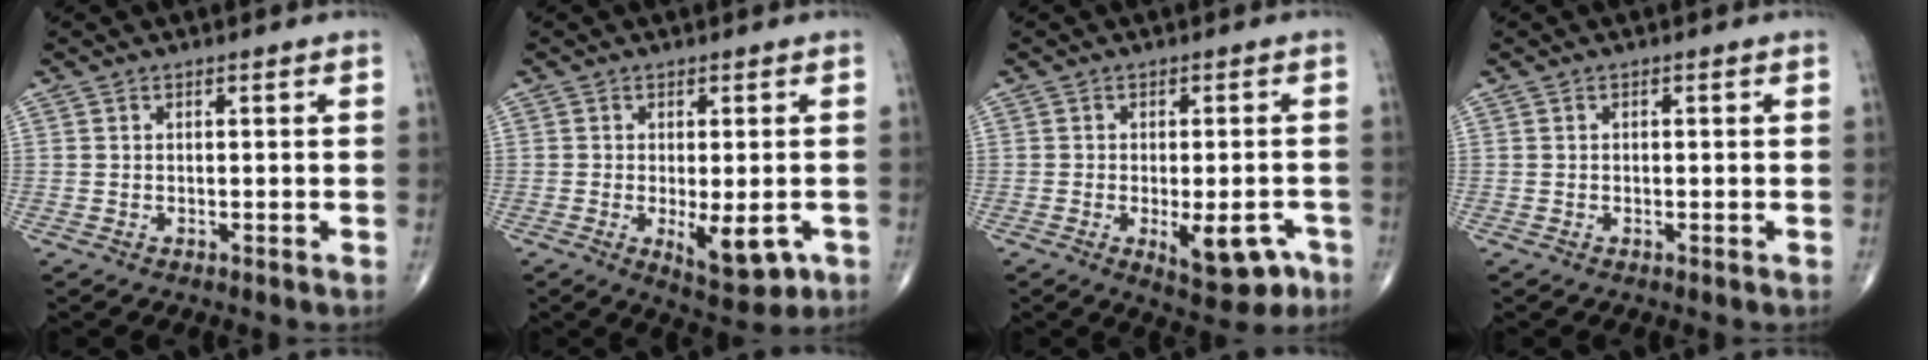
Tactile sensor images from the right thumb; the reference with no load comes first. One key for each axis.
{"total": 7.8, "fx": -2.2, "fy": 3.2, "fz": 6.7, "tx": -0.083, "ty": -0.015, "tz": -0.024}
{"total": 8.8, "fx": -3.5, "fy": 3.9, "fz": 7.1, "tx": -0.071, "ty": 0.009, "tz": -0.037}
{"total": 0.0}